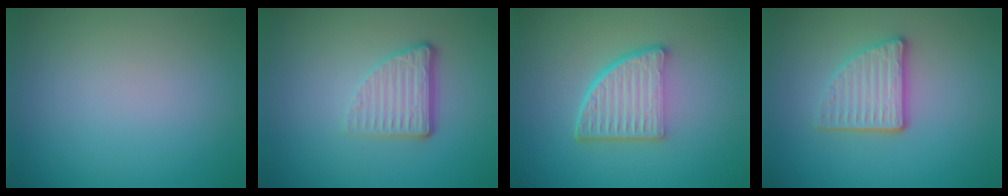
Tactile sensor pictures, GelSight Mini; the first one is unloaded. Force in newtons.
{"total": 3.7, "press": 2.4, "slide": 2.8}
{"total": 5.3, "press": 3.6, "slide": 3.9}
{"total": 3.5, "press": 3.0, "slide": 1.7}